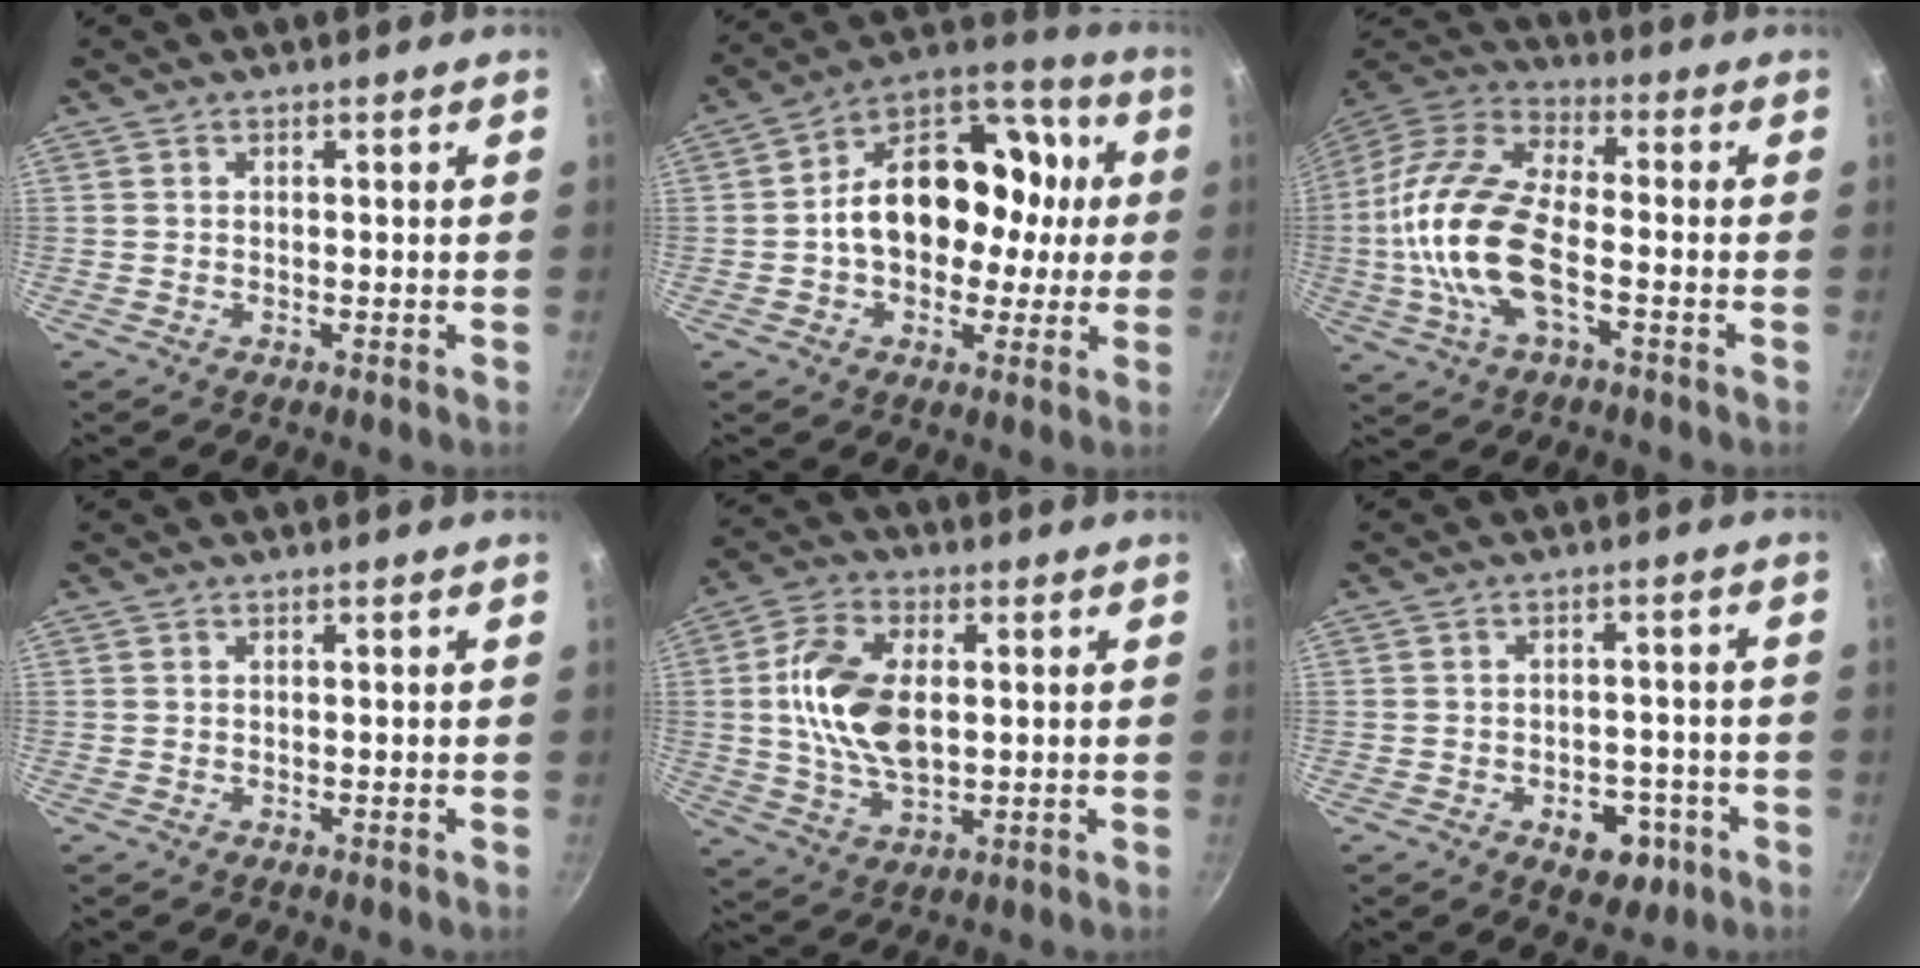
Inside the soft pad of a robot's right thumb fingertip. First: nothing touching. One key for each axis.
{"total": 20.0, "fx": 0.5, "fy": 13.6, "fz": 14.7, "tx": -0.178, "ty": 0.046, "tz": 0.003}
{"total": 19.2, "fx": -3.5, "fy": 9.0, "fz": 16.6, "tx": -0.357, "ty": 0.025, "tz": -0.067}
{"total": 0.0}
{"total": 14.4, "fx": 1.2, "fy": 8.3, "fz": 11.7, "tx": -0.221, "ty": 0.004, "tz": 0.025}
{"total": 6.8, "fx": -3.1, "fy": 4.4, "fz": 4.2, "tx": -0.030, "ty": 0.022, "tz": -0.038}